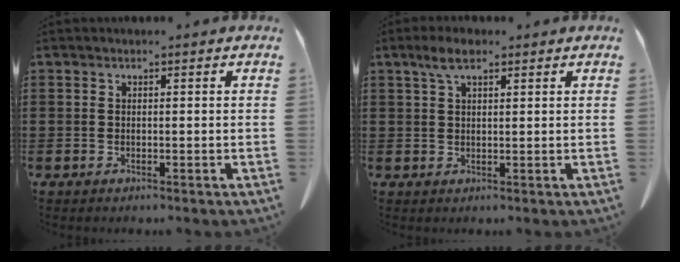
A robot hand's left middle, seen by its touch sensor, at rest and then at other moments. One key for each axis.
{"total": 4.0, "fx": 2.2, "fy": 1.2, "fz": 3.1, "tx": -0.066, "ty": 0.006, "tz": 0.039}